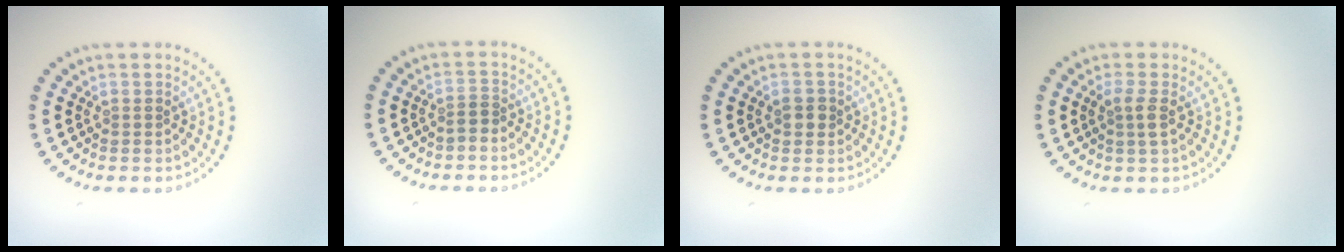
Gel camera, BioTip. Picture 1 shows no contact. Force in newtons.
{"total": 0.7, "press": 0.5, "slide": 0.6}
{"total": 1.4, "press": 1.4, "slide": 0.2}
{"total": 1.6, "press": 1.4, "slide": 0.8}